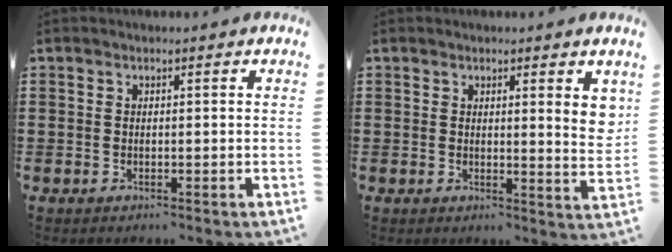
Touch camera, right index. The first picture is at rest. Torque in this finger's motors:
{"motor_torque": [0.07, 0.09, 0.23, 0.01]}